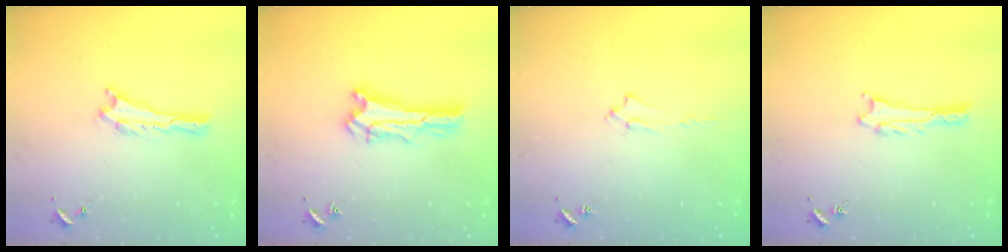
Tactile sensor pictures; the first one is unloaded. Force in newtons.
{"total": 1.5, "press": 1.5, "slide": 0.2}
{"total": 1.7, "press": 1.6, "slide": 0.2}
{"total": 1.1, "press": 1.1, "slide": 0.1}